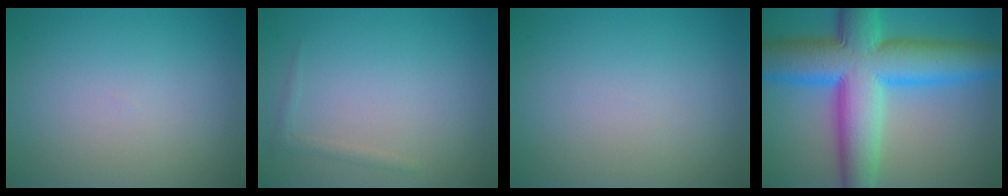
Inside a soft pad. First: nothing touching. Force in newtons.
{"total": 0.8, "press": 0.8, "slide": 0.1}
{"total": 0.0}
{"total": 13.6, "press": 13.6, "slide": 0.2}